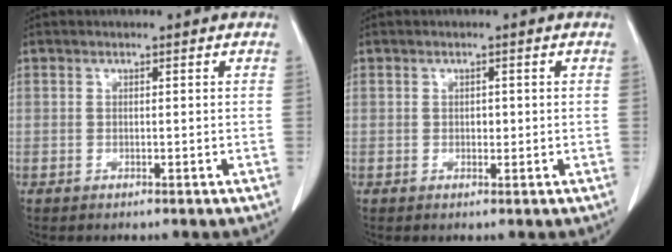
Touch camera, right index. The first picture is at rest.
{"total": 1.0, "force": [0.0, 0.7, 0.7], "torque": [-0.009, 0.001, 0.000]}